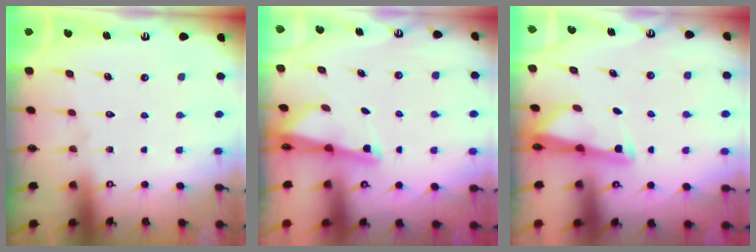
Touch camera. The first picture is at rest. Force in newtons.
{"total": 1.8, "press": 1.7, "slide": 0.4}
{"total": 2.6, "press": 2.5, "slide": 0.4}